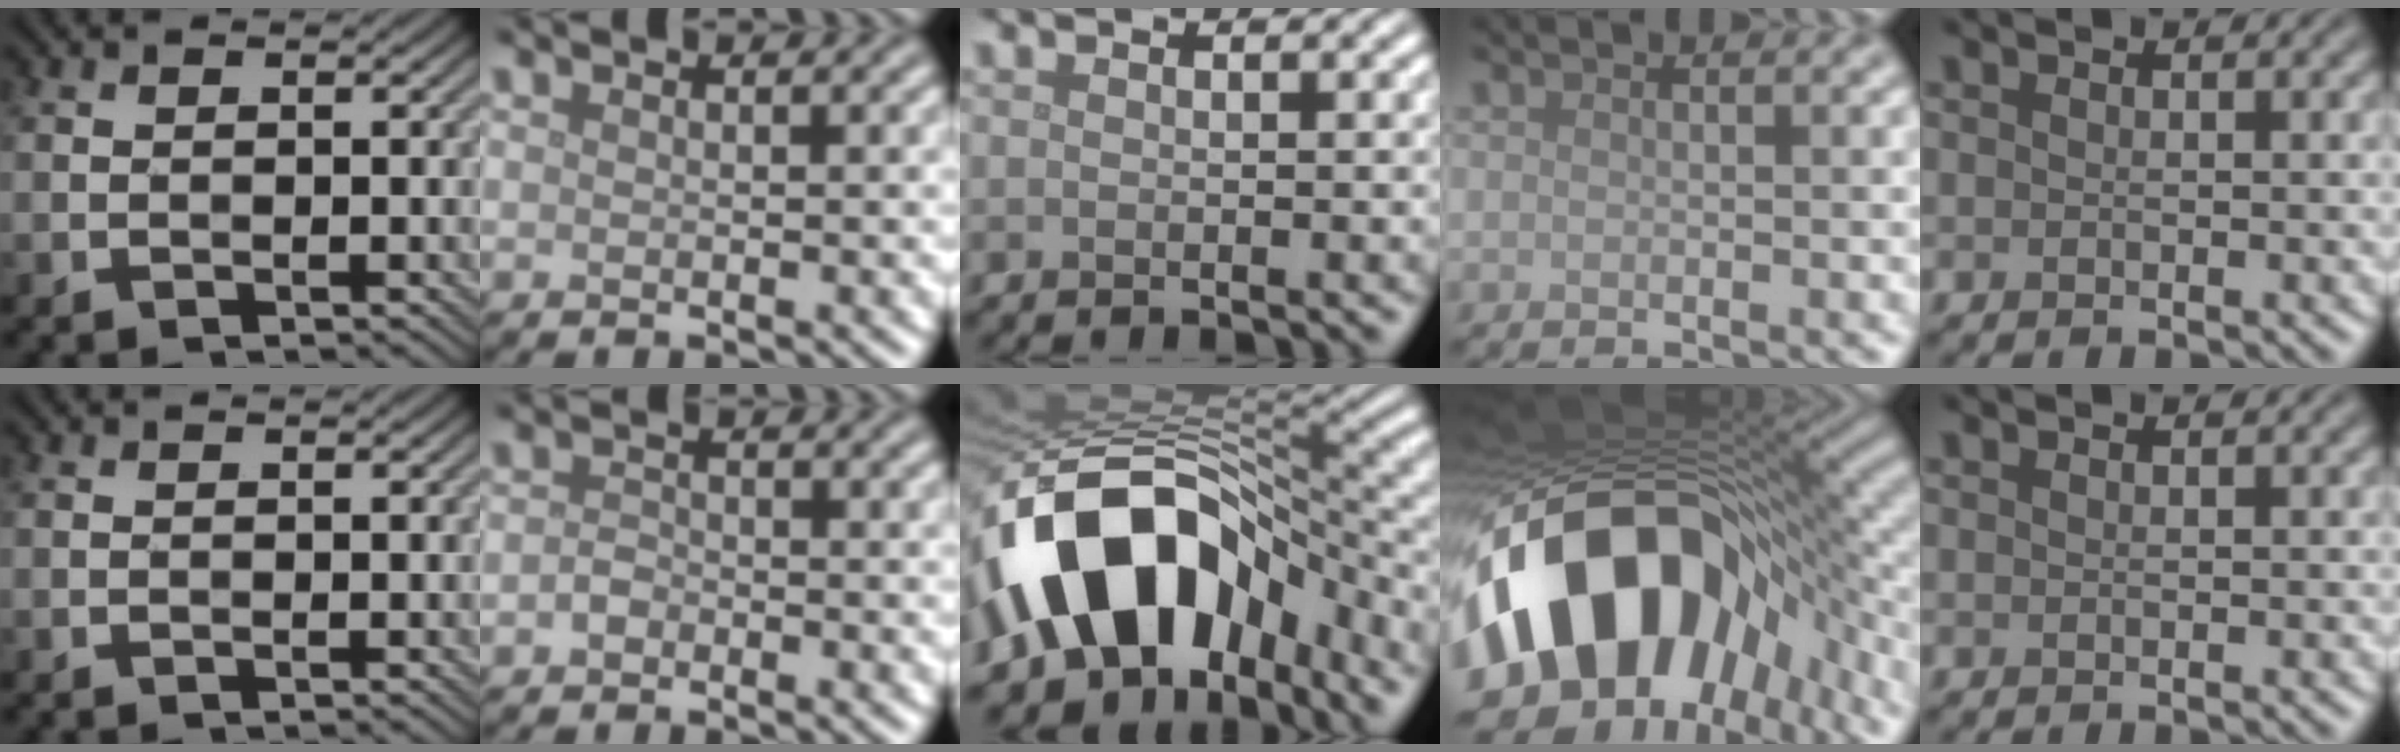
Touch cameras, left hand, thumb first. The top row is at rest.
{"index": {"total": 1.1, "force": [-0.6, 0.8, 0.5], "torque": [-0.011, 0.001, -0.014]}, "middle": {"total": 14.3, "force": [-5.6, 9.3, 9.4], "torque": [-0.159, 0.010, -0.096]}, "ring": {"total": 18.2, "force": [-5.6, 11.3, 13.1], "torque": [-0.241, -0.024, -0.081]}}